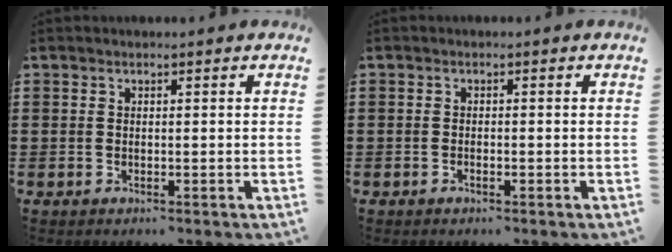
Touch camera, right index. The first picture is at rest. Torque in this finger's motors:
{"motor_torque": [-0.85, 1.29, -0.05, -0.01]}